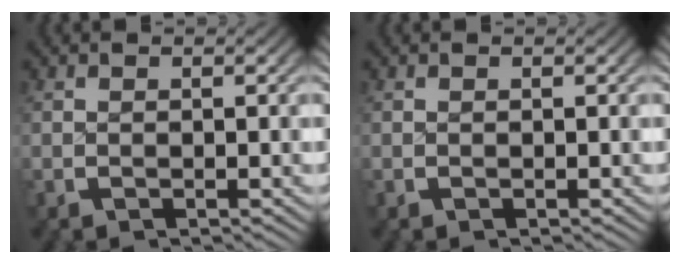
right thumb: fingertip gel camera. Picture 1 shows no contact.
{"total": 0.0}